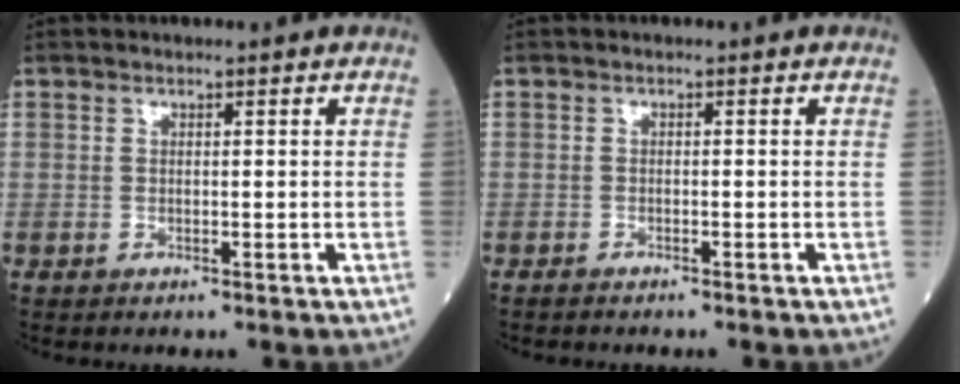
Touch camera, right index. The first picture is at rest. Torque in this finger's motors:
{"motor_torque": [0.13, -0.11, -0.03, -0.01]}